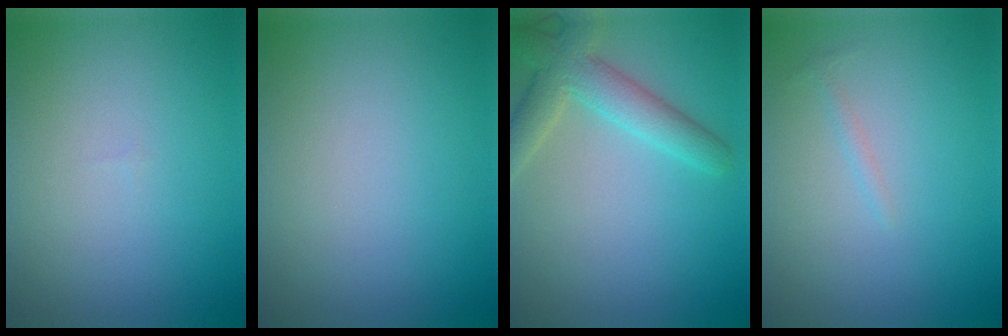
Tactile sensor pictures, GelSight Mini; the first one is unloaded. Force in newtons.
{"total": 0.0}
{"total": 4.4, "press": 4.4, "slide": 0.3}
{"total": 0.7, "press": 0.7, "slide": 0.1}